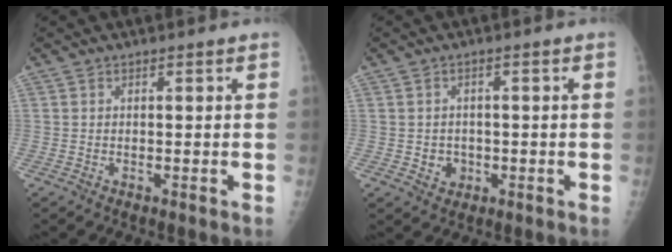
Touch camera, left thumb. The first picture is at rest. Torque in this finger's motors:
{"motor_torque": [-0.22, 0.21, 0.07, 0.06, 0.00]}